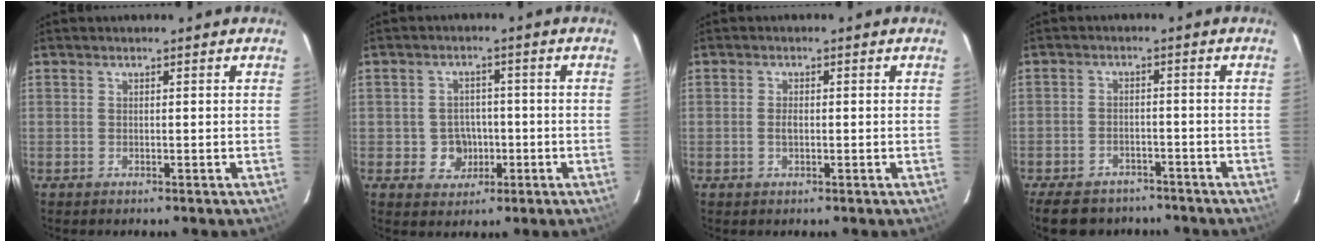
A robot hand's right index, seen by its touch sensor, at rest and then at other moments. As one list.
[{"total": 5.2, "force": [-1.2, 4.8, 1.4], "torque": [-0.036, 0.015, -0.003]}, {"total": 1.7, "force": [-0.2, 0.9, 1.4], "torque": [-0.028, 0.002, -0.005]}, {"total": 13.5, "force": [-10.2, 7.3, 5.0], "torque": [-0.136, 0.004, -0.148]}]